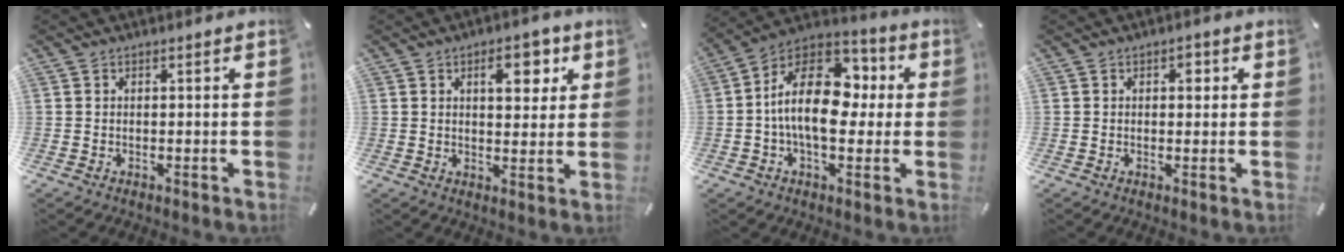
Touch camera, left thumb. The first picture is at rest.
{"total": 8.0, "force": [3.2, 4.2, 6.0], "torque": [-0.072, -0.009, 0.045]}
{"total": 18.8, "force": [0.7, 11.9, 14.5], "torque": [-0.262, 0.008, 0.013]}
{"total": 2.5, "force": [0.7, 1.6, 1.8], "torque": [-0.014, -0.001, 0.004]}